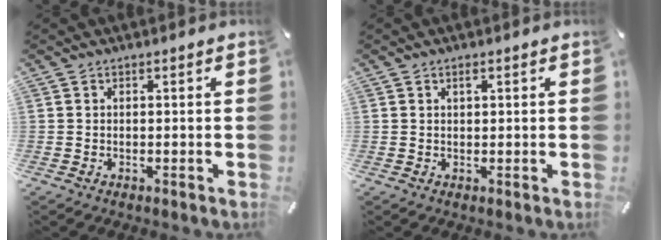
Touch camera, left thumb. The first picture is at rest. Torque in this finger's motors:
{"motor_torque": [0.05, -0.37, -0.01, 0.09, 0.00]}